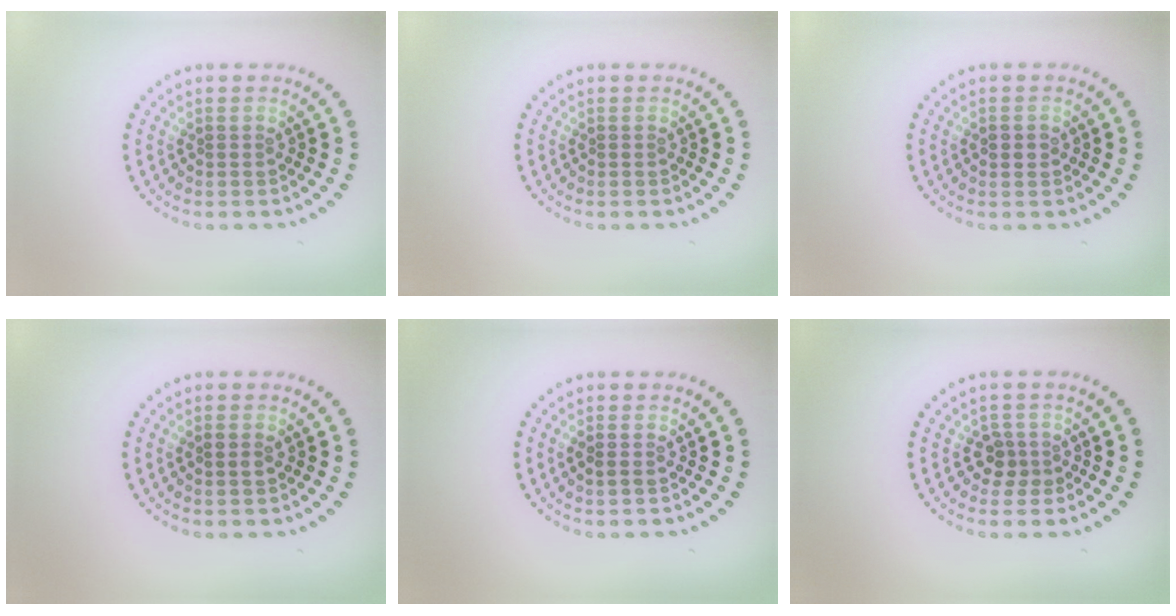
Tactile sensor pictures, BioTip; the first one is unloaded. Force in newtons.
{"total": 0.0}
{"total": 1.5, "press": 1.5, "slide": 0.1}
{"total": 0.9, "press": 0.8, "slide": 0.1}
{"total": 0.7, "press": 0.7, "slide": 0.1}
{"total": 1.8, "press": 1.5, "slide": 1.0}